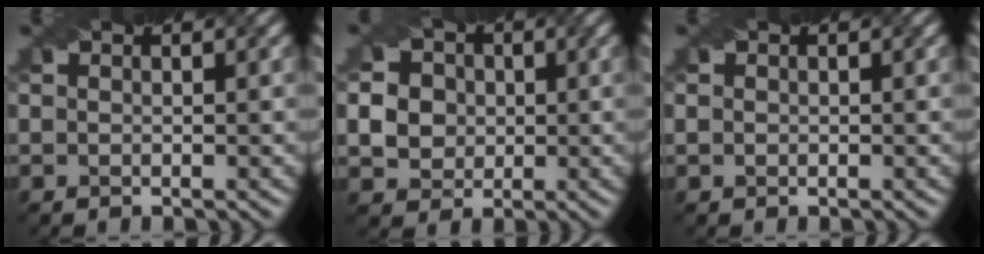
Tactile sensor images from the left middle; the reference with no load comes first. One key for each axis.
{"total": 7.5, "fx": 1.2, "fy": 6.9, "fz": 2.8, "tx": -0.075, "ty": 0.033, "tz": 0.020}
{"total": 1.2, "fx": 0.5, "fy": 0.9, "fz": 0.4, "tx": -0.008, "ty": 0.011, "tz": 0.002}